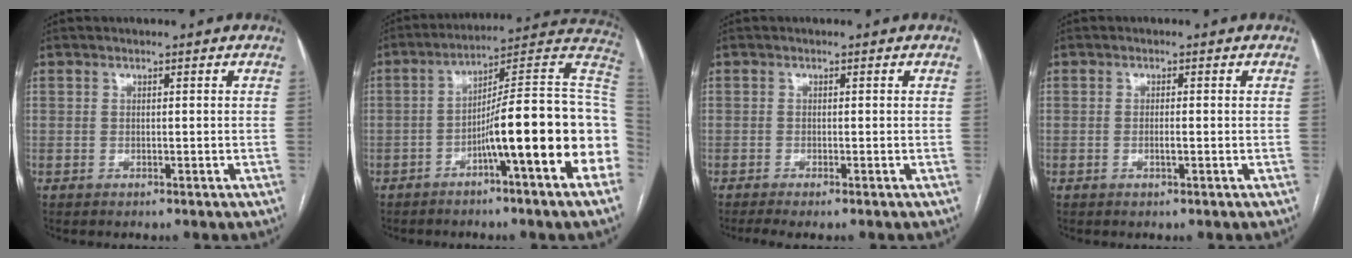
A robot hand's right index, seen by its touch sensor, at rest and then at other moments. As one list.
[{"total": 18.8, "force": [-5.0, 0.6, 18.1], "torque": [-0.191, 0.038, -0.071]}, {"total": 2.5, "force": [-1.9, 0.1, 1.7], "torque": [-0.026, -0.005, -0.033]}, {"total": 1.3, "force": [-0.4, 0.2, 1.3], "torque": [-0.024, 0.001, -0.005]}]